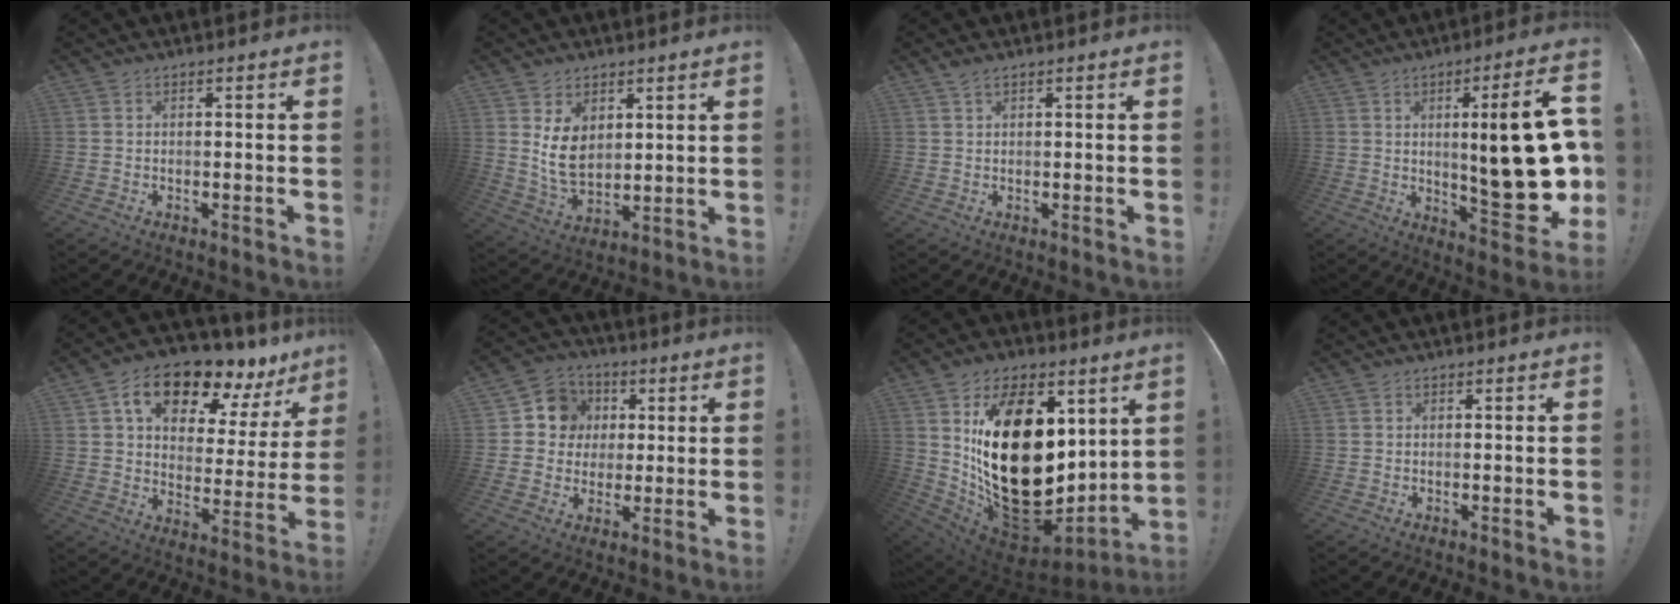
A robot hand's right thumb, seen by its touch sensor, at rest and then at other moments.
{"total": 9.6, "force": [3.5, 7.1, 5.5], "torque": [-0.106, -0.018, 0.071]}
{"total": 2.0, "force": [1.4, 0.4, 1.4], "torque": [-0.032, 0.001, 0.026]}
{"total": 23.4, "force": [1.0, 6.3, 22.5], "torque": [-0.309, -0.015, 0.022]}
{"total": 14.3, "force": [9.7, 6.6, 8.2], "torque": [-0.127, -0.069, 0.162]}
{"total": 9.7, "force": [1.5, 9.2, 2.6], "torque": [-0.036, 0.004, 0.035]}
{"total": 32.6, "force": [4.2, 20.6, 24.9], "torque": [-0.448, -0.039, 0.116]}
{"total": 1.0, "force": [-0.3, -0.4, 0.8], "torque": [-0.017, 0.000, -0.006]}